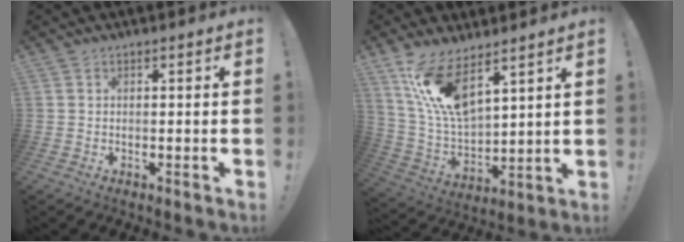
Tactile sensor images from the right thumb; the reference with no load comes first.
{"total": 14.8, "force": [10.1, 5.0, 9.7], "torque": [-0.197, -0.064, 0.185]}